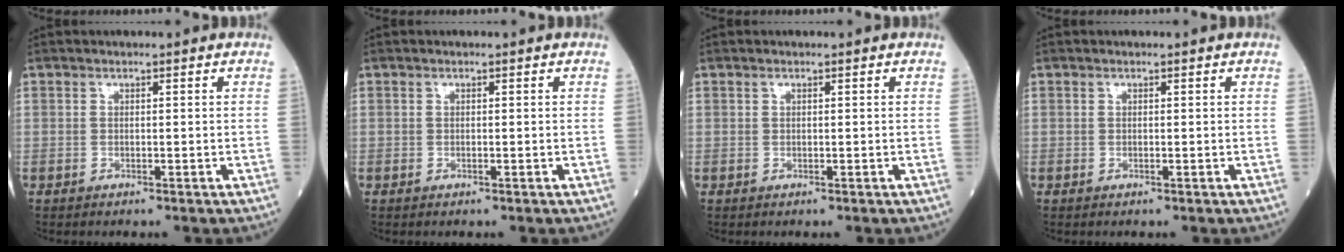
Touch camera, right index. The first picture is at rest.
{"total": 0.0}
{"total": 0.0}
{"total": 0.0}